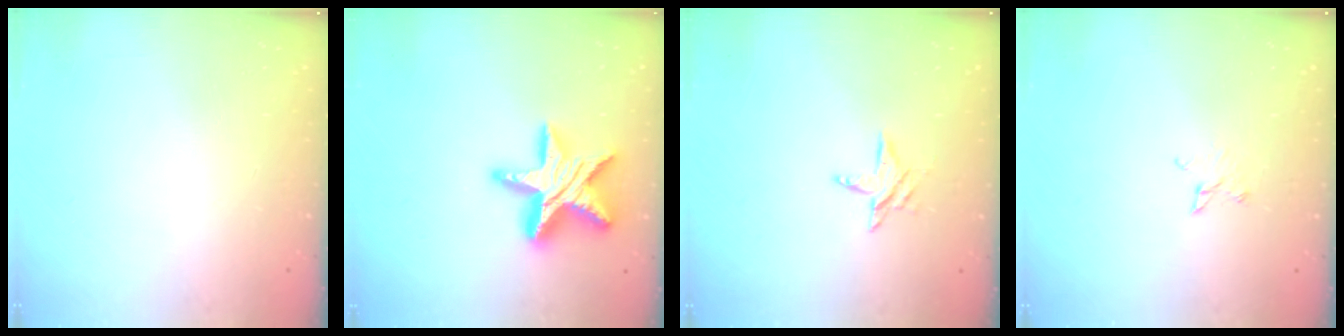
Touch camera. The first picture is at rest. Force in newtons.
{"total": 19.2, "press": 19.2, "slide": 1.4}
{"total": 6.1, "press": 6.1, "slide": 0.5}
{"total": 2.1, "press": 2.1, "slide": 0.3}